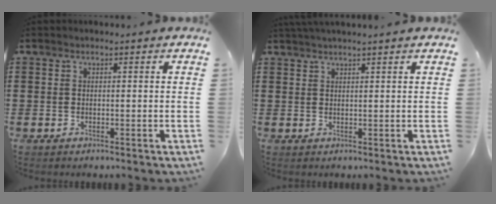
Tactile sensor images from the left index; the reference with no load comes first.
{"total": 1.4, "force": [1.3, -0.2, 0.5], "torque": [-0.010, 0.001, 0.025]}